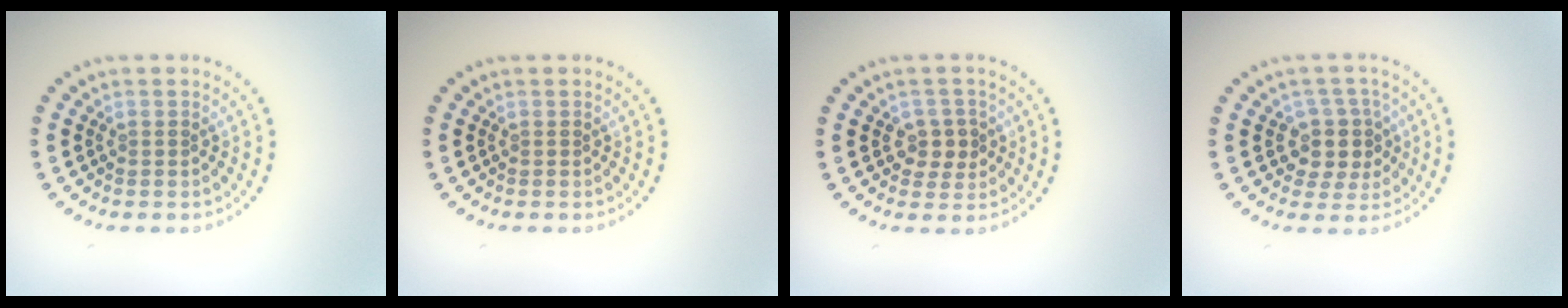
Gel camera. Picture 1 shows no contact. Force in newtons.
{"total": 0.0}
{"total": 2.4, "press": 2.2, "slide": 0.8}
{"total": 3.2, "press": 2.8, "slide": 1.6}